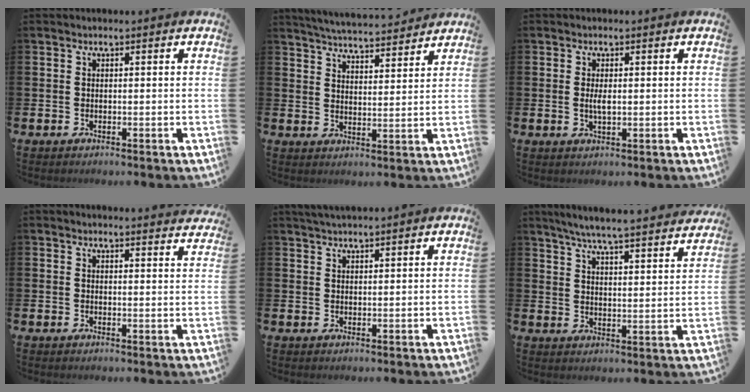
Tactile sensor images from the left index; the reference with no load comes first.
{"total": 5.3, "force": [5.3, 0.2, 0.5], "torque": [-0.023, -0.038, 0.092]}
{"total": 1.9, "force": [0.2, 0.7, 1.8], "torque": [-0.030, 0.000, 0.000]}
{"total": 2.2, "force": [2.2, 0.0, 0.0], "torque": [0.008, -0.016, 0.038]}
{"total": 2.0, "force": [1.9, 0.1, 0.5], "torque": [-0.010, -0.005, 0.035]}
{"total": 6.3, "force": [6.0, -0.1, 1.9], "torque": [-0.051, -0.045, 0.103]}